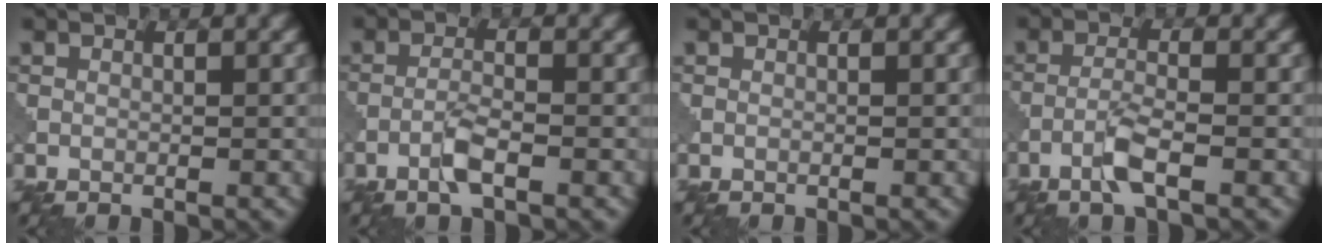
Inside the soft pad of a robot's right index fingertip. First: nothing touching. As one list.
[{"total": 2.4, "force": [-1.3, 0.4, 1.9], "torque": [-0.042, 0.004, -0.030]}, {"total": 0.0}, {"total": 2.8, "force": [-1.6, 0.3, 2.3], "torque": [-0.049, 0.006, -0.038]}]